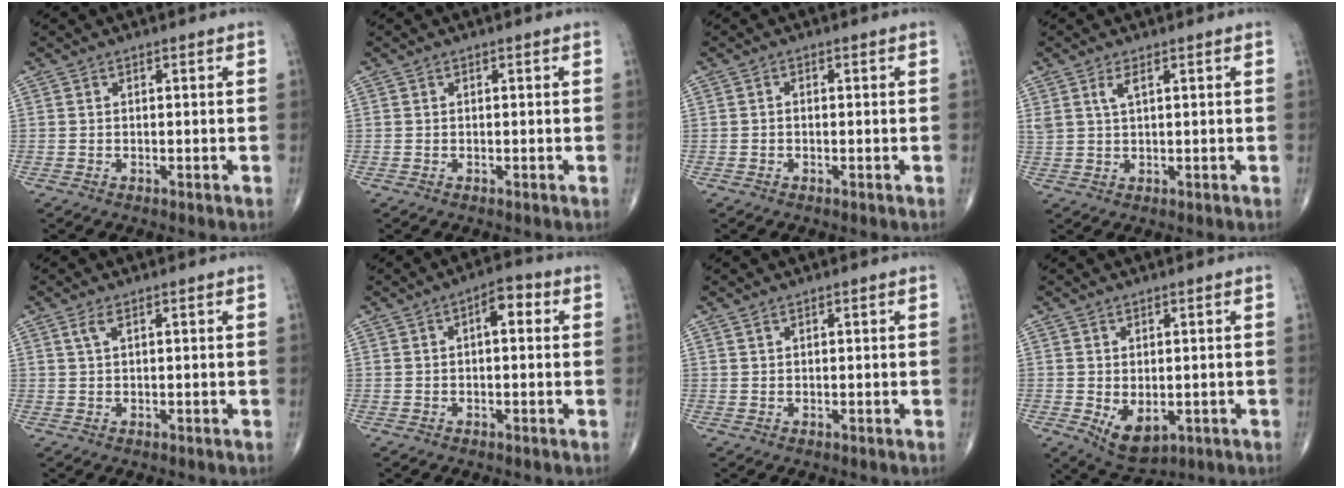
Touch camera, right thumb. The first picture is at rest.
{"total": 0.0}
{"total": 0.5, "force": [-0.2, 0.4, 0.3], "torque": [-0.003, 0.001, -0.007]}
{"total": 2.5, "force": [1.4, 0.8, 2.0], "torque": [-0.046, -0.003, 0.032]}
{"total": 1.6, "force": [0.8, 0.4, 1.4], "torque": [-0.037, 0.006, 0.020]}
{"total": 4.5, "force": [1.0, 2.2, 3.8], "torque": [-0.043, 0.013, 0.005]}
{"total": 0.5, "force": [0.5, 0.1, 0.2], "torque": [-0.006, 0.000, 0.010]}
{"total": 6.3, "force": [-1.2, 3.8, 4.9], "torque": [-0.067, -0.007, 0.001]}